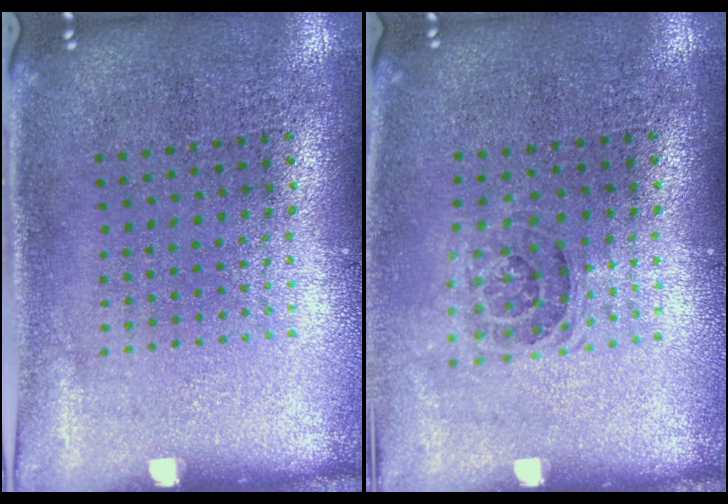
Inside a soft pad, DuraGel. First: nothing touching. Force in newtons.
{"total": 1.3, "press": 1.0, "slide": 0.7}